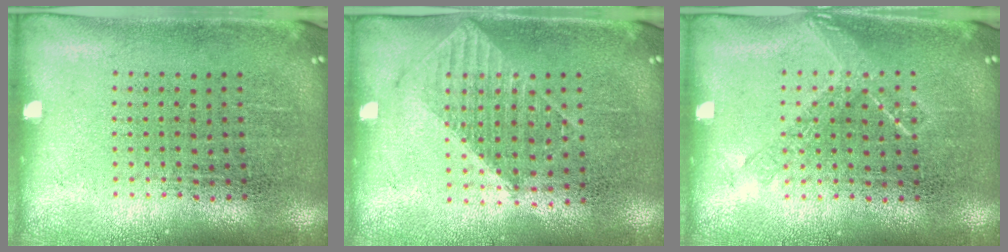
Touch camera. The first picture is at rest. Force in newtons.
{"total": 1.1, "press": 1.0, "slide": 0.3}
{"total": 1.0, "press": 0.9, "slide": 0.3}